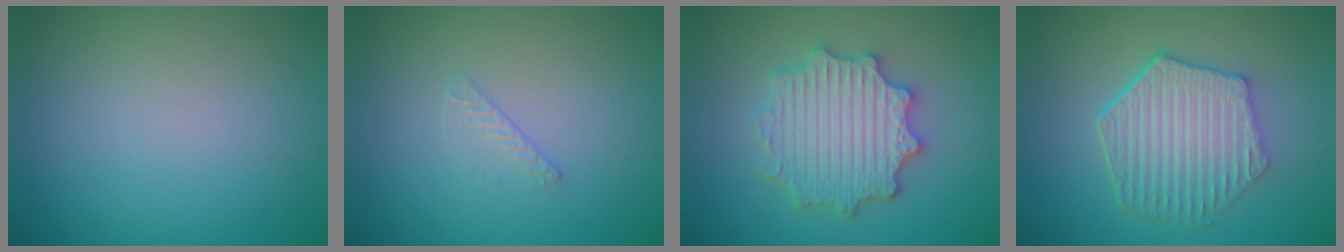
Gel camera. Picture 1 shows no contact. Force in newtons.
{"total": 0.6, "press": 0.3, "slide": 0.5}
{"total": 5.6, "press": 5.5, "slide": 1.0}
{"total": 6.1, "press": 4.7, "slide": 3.9}